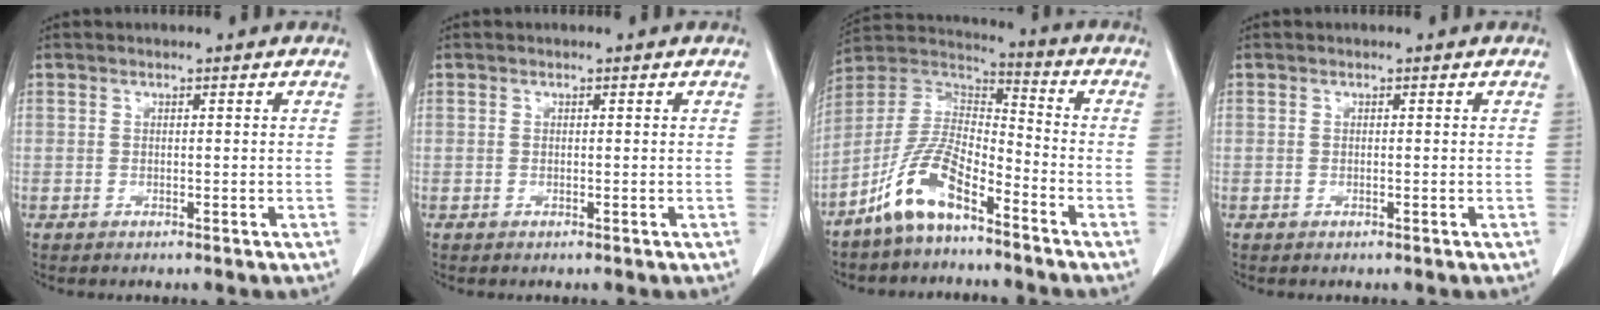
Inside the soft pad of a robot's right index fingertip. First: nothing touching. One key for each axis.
{"total": 0.0}
{"total": 11.7, "fx": -7.5, "fy": 3.6, "fz": 8.2, "tx": -0.179, "ty": 0.010, "tz": -0.148}
{"total": 0.0}